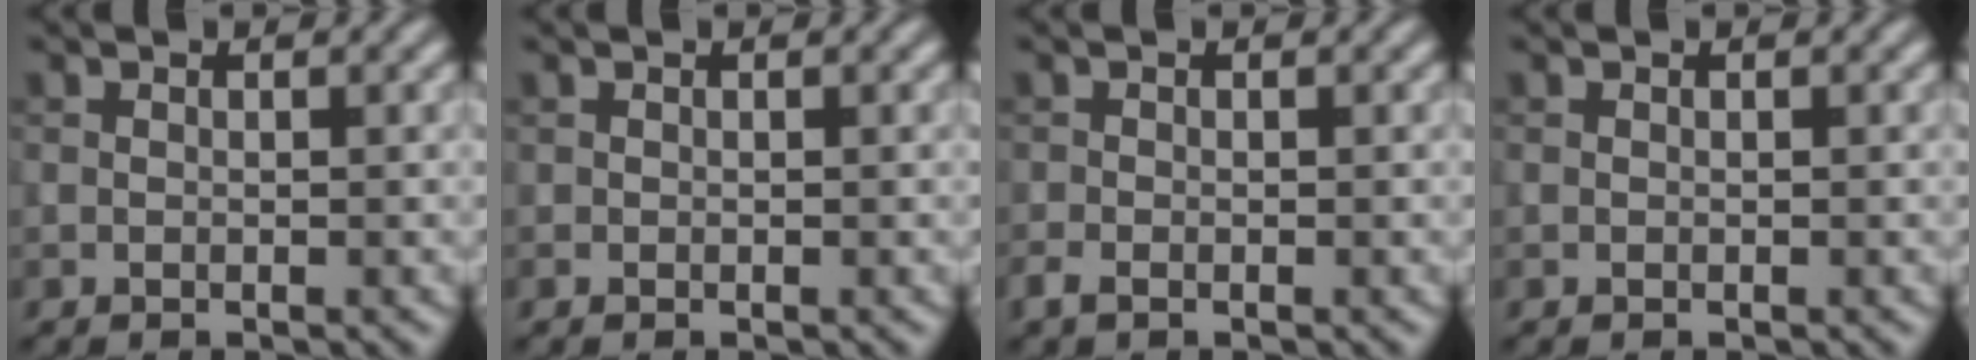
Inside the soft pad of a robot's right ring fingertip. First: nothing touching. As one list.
[{"total": 0.0}, {"total": 1.1, "force": [-0.7, 0.5, 0.6], "torque": [-0.014, -0.003, -0.016]}, {"total": 0.0}]